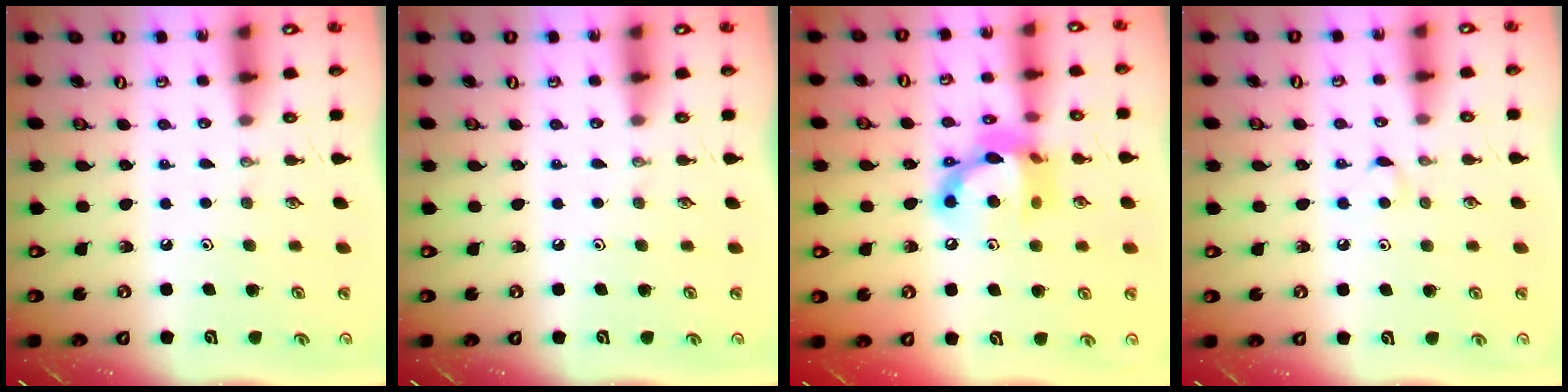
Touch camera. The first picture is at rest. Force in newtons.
{"total": 0.0}
{"total": 15.5, "press": 15.5, "slide": 1.5}
{"total": 3.8, "press": 3.8, "slide": 0.5}